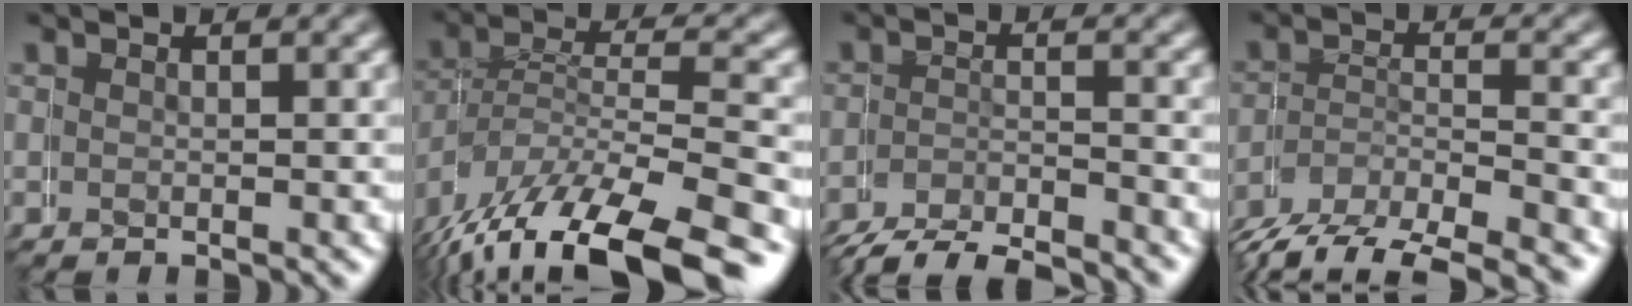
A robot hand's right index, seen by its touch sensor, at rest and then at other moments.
{"total": 7.5, "force": [-5.2, 3.6, 4.1], "torque": [-0.108, -0.038, -0.054]}
{"total": 4.1, "force": [-3.6, 1.9, 0.0], "torque": [-0.011, -0.011, -0.061]}
{"total": 6.3, "force": [-4.6, 3.8, 2.2], "torque": [-0.043, -0.016, -0.072]}